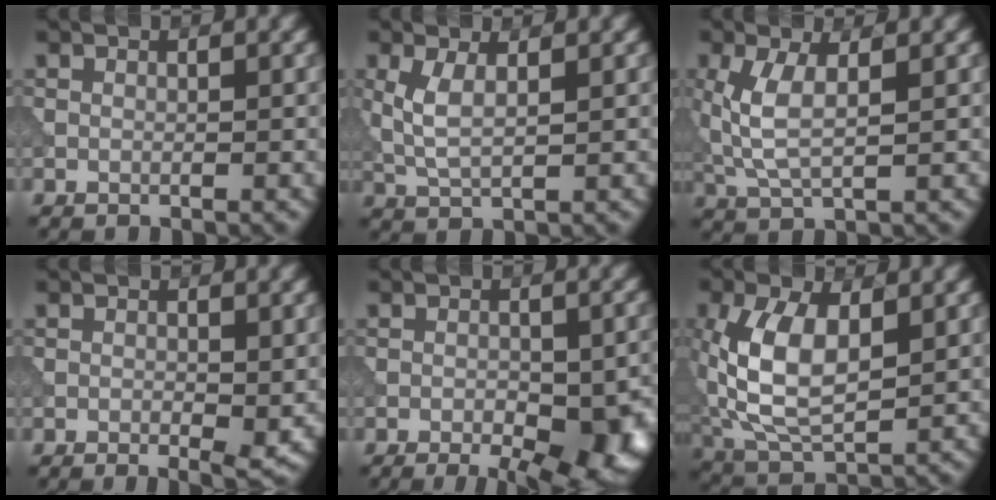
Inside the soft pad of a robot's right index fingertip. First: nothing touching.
{"total": 3.0, "force": [0.8, 1.2, 2.6], "torque": [-0.062, -0.001, 0.018]}
{"total": 4.5, "force": [0.8, 1.9, 4.0], "torque": [-0.097, 0.004, 0.016]}
{"total": 2.3, "force": [-0.4, 0.8, 2.1], "torque": [-0.025, -0.008, -0.006]}
{"total": 10.1, "force": [-3.6, 4.9, 8.0], "torque": [-0.076, -0.017, -0.042]}
{"total": 7.9, "force": [0.9, 4.1, 6.7], "torque": [-0.148, 0.003, 0.016]}